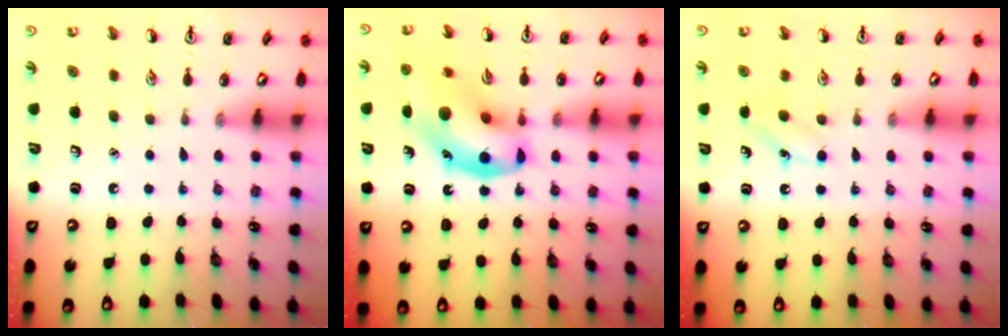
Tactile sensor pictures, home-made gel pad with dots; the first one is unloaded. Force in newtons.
{"total": 15.5, "press": 15.2, "slide": 2.9}
{"total": 3.9, "press": 3.6, "slide": 1.4}